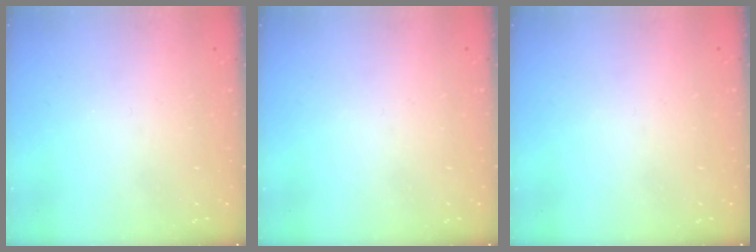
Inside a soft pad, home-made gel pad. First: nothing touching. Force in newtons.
{"total": 0.0}
{"total": 0.0}